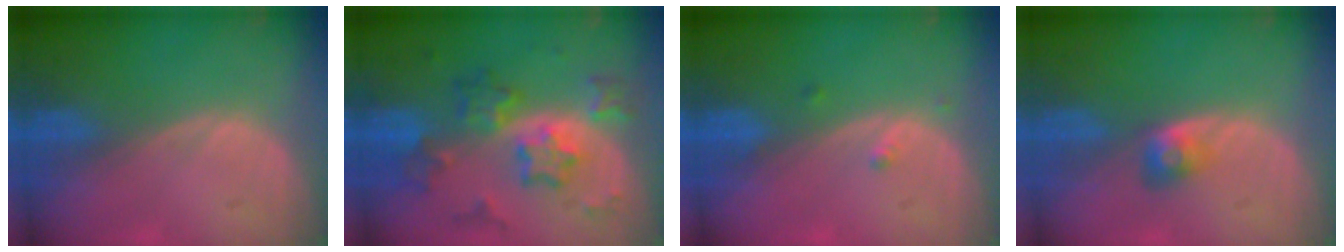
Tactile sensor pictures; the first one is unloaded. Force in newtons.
{"total": 8.7, "press": 8.7, "slide": 0.6}
{"total": 1.3, "press": 1.1, "slide": 0.7}
{"total": 2.9, "press": 2.4, "slide": 1.5}